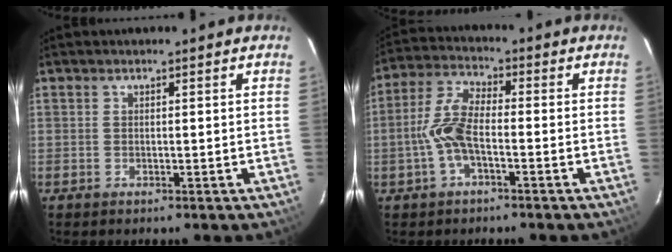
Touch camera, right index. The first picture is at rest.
{"total": 7.6, "force": [-2.2, 2.9, 6.7], "torque": [-0.151, 0.011, -0.047]}